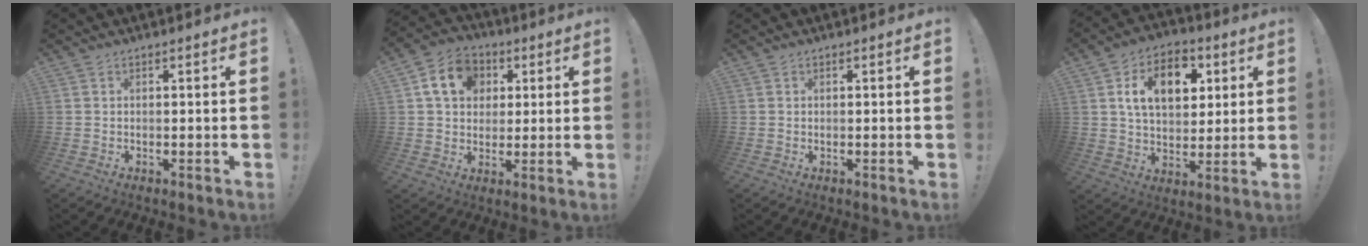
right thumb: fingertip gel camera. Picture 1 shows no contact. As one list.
[{"total": 12.6, "force": [4.0, 10.2, 6.3], "torque": [-0.093, 0.002, 0.081]}, {"total": 0.0}, {"total": 14.9, "force": [5.3, 10.1, 9.7], "torque": [-0.151, -0.006, 0.098]}]